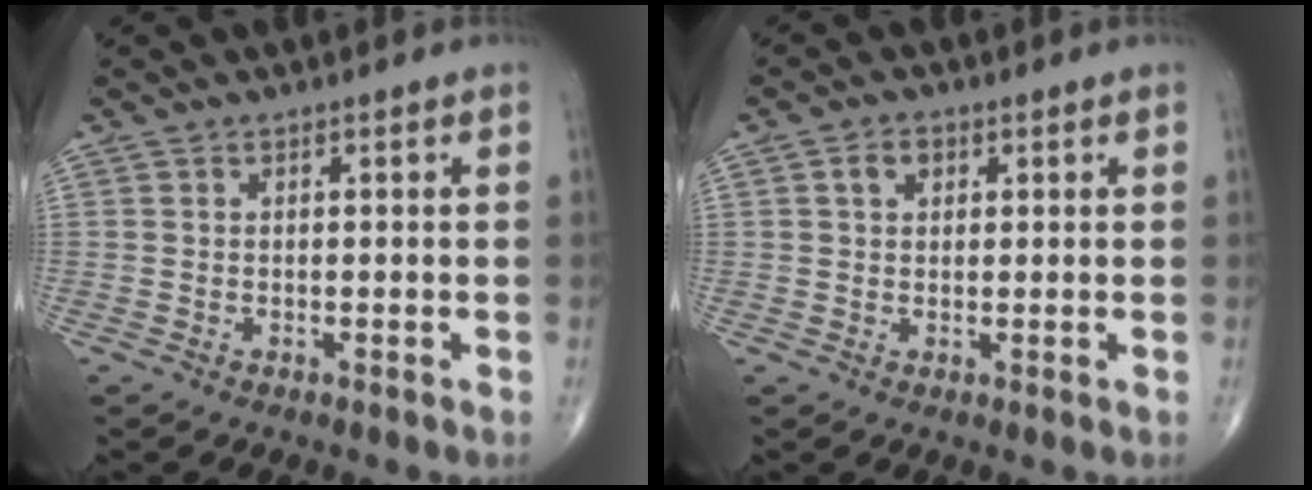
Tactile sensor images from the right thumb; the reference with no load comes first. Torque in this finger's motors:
{"motor_torque": [0.53, 0.62, 0.38, 0.20, -0.01]}